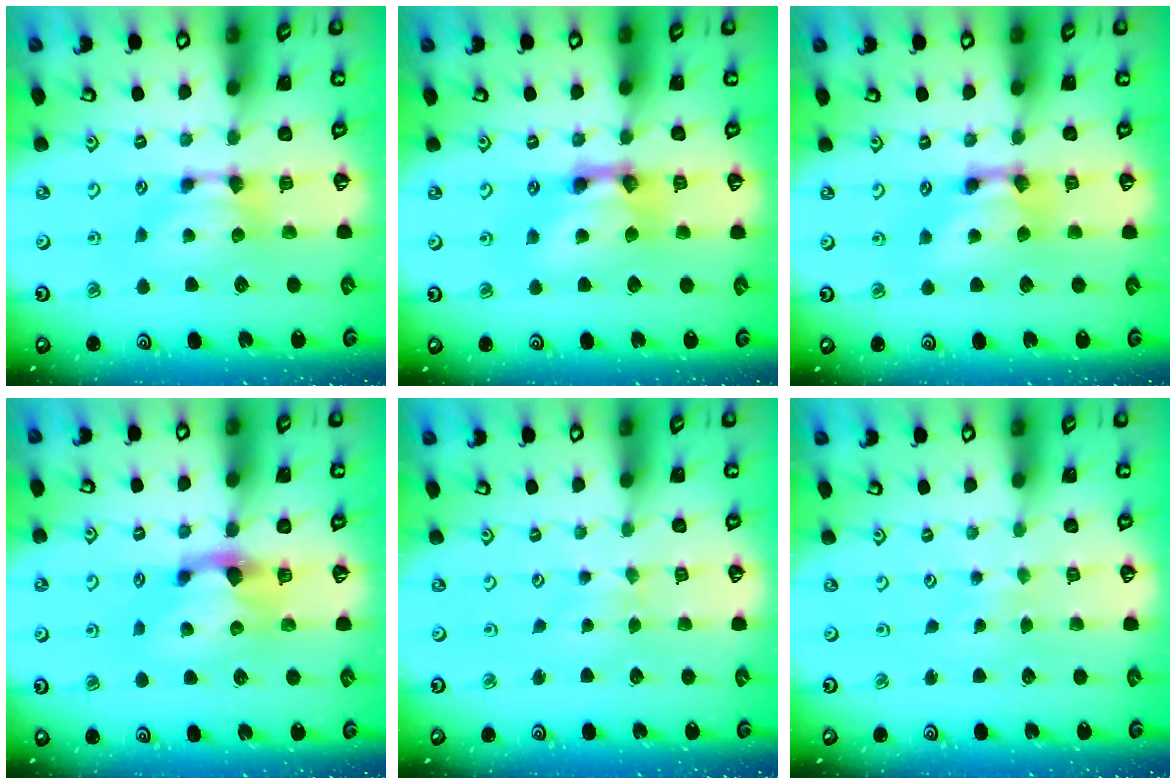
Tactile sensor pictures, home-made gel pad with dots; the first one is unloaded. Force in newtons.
{"total": 5.5, "press": 5.5, "slide": 0.4}
{"total": 3.0, "press": 3.0, "slide": 0.2}
{"total": 1.9, "press": 1.4, "slide": 1.3}
{"total": 1.2, "press": 1.2, "slide": 0.1}
{"total": 4.2, "press": 4.2, "slide": 0.0}